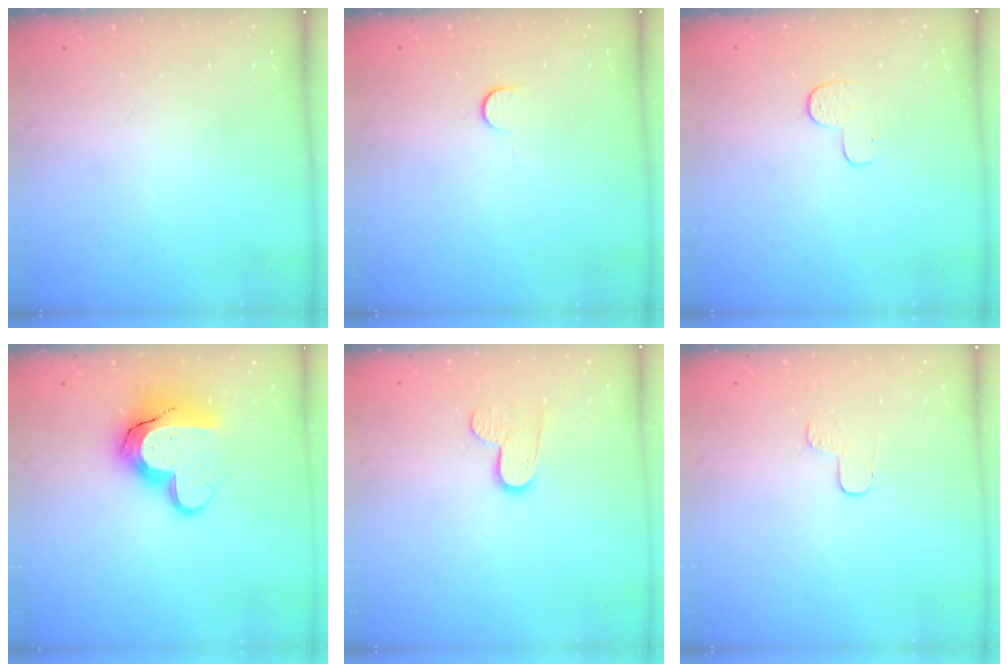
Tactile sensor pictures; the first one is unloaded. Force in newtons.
{"total": 6.1, "press": 6.1, "slide": 0.6}
{"total": 3.9, "press": 3.8, "slide": 0.4}
{"total": 14.2, "press": 14.1, "slide": 1.0}
{"total": 7.8, "press": 7.7, "slide": 0.6}
{"total": 4.1, "press": 4.0, "slide": 0.4}